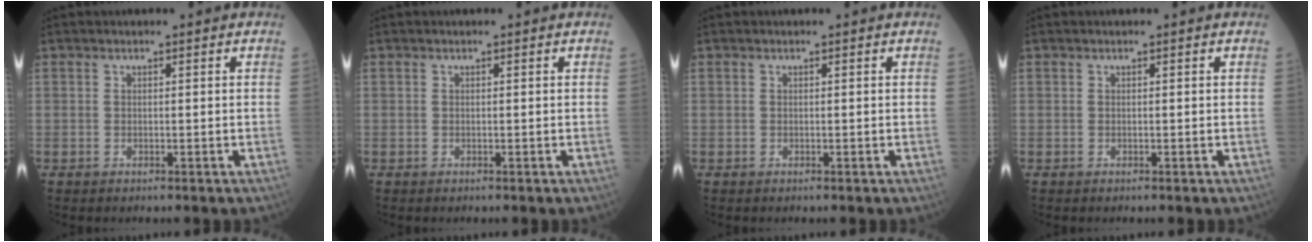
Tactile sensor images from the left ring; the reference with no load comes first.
{"total": 0.0}
{"total": 0.0}
{"total": 0.0}